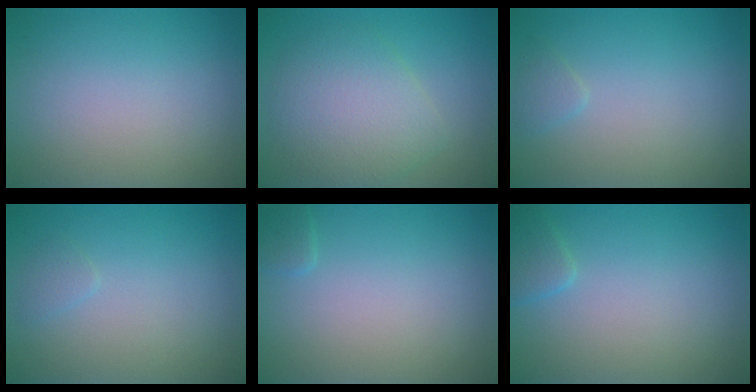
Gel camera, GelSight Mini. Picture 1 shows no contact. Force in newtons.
{"total": 5.3, "press": 5.3, "slide": 0.0}
{"total": 0.9, "press": 0.9, "slide": 0.1}
{"total": 0.7, "press": 0.7, "slide": 0.1}
{"total": 0.9, "press": 0.8, "slide": 0.1}
{"total": 1.4, "press": 1.4, "slide": 0.1}